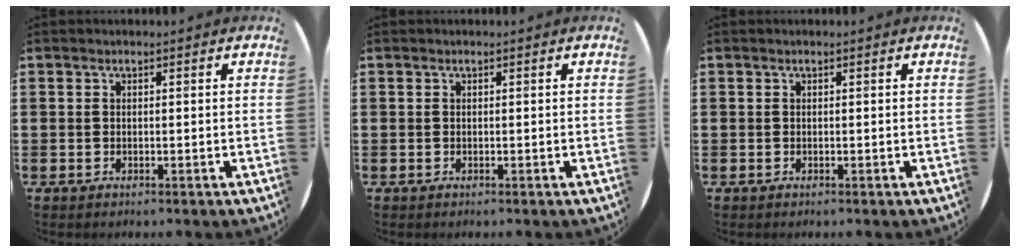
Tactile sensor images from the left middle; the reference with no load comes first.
{"total": 0.0}
{"total": 0.0}